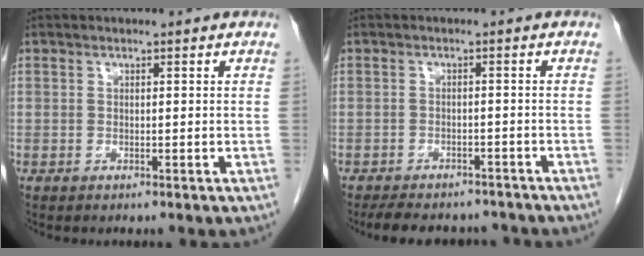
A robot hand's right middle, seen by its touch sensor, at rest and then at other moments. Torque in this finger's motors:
{"motor_torque": [0.83, -0.72, 0.07, 0.05]}